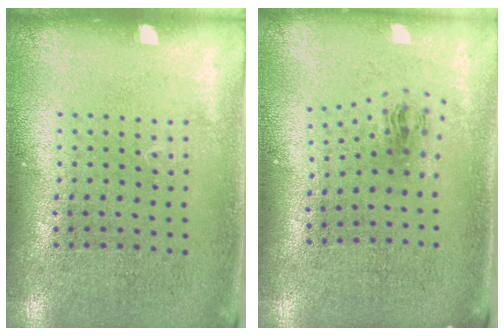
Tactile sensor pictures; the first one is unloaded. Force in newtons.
{"total": 1.1, "press": 0.5, "slide": 1.0}